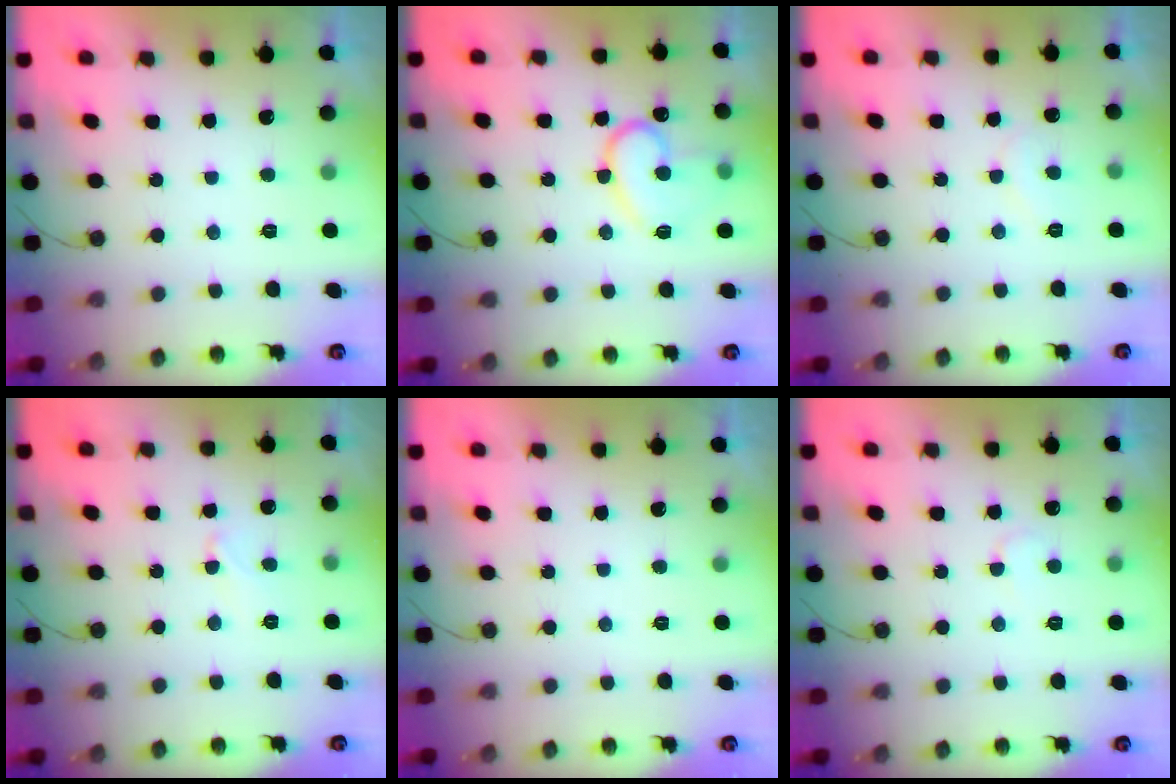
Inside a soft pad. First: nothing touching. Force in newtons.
{"total": 15.4, "press": 15.3, "slide": 1.6}
{"total": 5.7, "press": 5.6, "slide": 0.6}
{"total": 4.2, "press": 4.2, "slide": 0.5}
{"total": 0.0}
{"total": 3.1, "press": 3.1, "slide": 0.3}